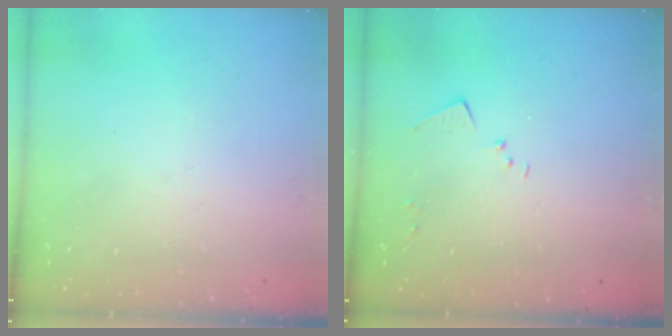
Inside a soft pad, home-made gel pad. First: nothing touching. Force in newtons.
{"total": 6.4, "press": 6.3, "slide": 0.8}